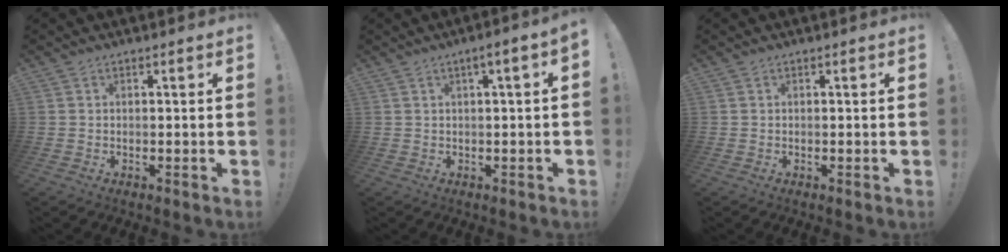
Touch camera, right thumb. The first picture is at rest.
{"total": 3.4, "force": [0.3, -0.1, 3.4], "torque": [-0.059, -0.002, 0.003]}
{"total": 0.0}